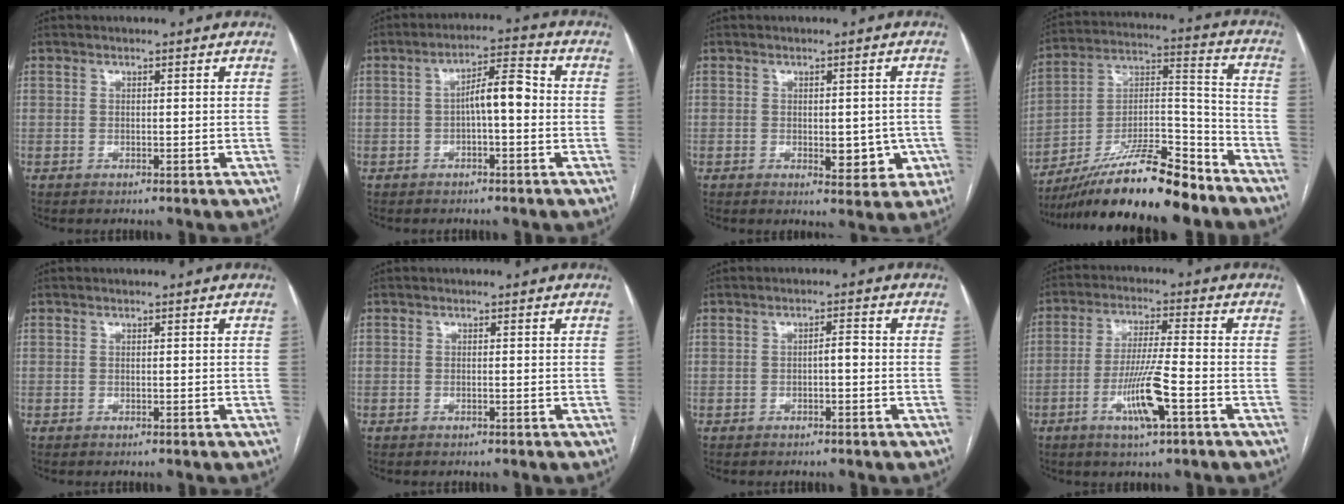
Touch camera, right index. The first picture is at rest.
{"total": 6.1, "force": [-0.5, 1.5, 5.9], "torque": [-0.097, 0.026, -0.009]}
{"total": 5.8, "force": [-1.4, 2.9, 4.9], "torque": [-0.048, 0.005, -0.010]}
{"total": 20.8, "force": [-16.9, 3.0, 11.7], "torque": [-0.202, 0.007, -0.295]}
{"total": 0.0}
{"total": 0.0}
{"total": 1.7, "force": [-0.4, 0.5, 1.6], "torque": [-0.022, 0.005, -0.008]}
{"total": 8.9, "force": [-3.6, 0.2, 8.2], "torque": [-0.157, -0.009, -0.066]}